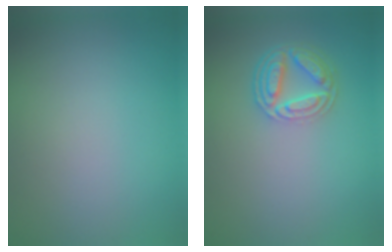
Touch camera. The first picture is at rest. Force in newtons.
{"total": 4.3, "press": 3.4, "slide": 2.7}